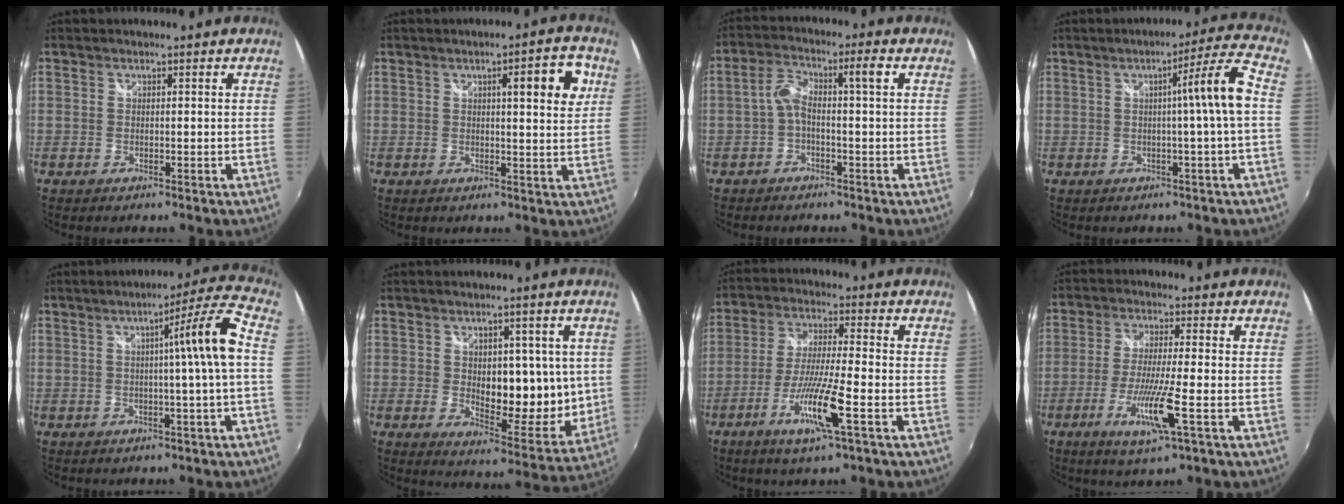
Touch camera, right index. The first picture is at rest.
{"total": 7.5, "force": [2.6, 1.3, 6.9], "torque": [-0.085, 0.013, 0.035]}
{"total": 4.8, "force": [-0.8, 0.4, 4.7], "torque": [-0.095, 0.012, -0.014]}
{"total": 7.9, "force": [0.0, -1.8, 7.7], "torque": [-0.104, 0.015, 0.007]}
{"total": 9.0, "force": [0.3, -1.9, 8.8], "torque": [-0.115, 0.017, 0.011]}
{"total": 12.8, "force": [1.7, 7.5, 10.2], "torque": [-0.119, -0.020, 0.037]}
{"total": 11.0, "force": [-4.8, 0.2, 9.9], "torque": [-0.199, -0.013, -0.094]}
{"total": 9.5, "force": [-3.6, 0.0, 8.8], "torque": [-0.179, -0.018, -0.067]}